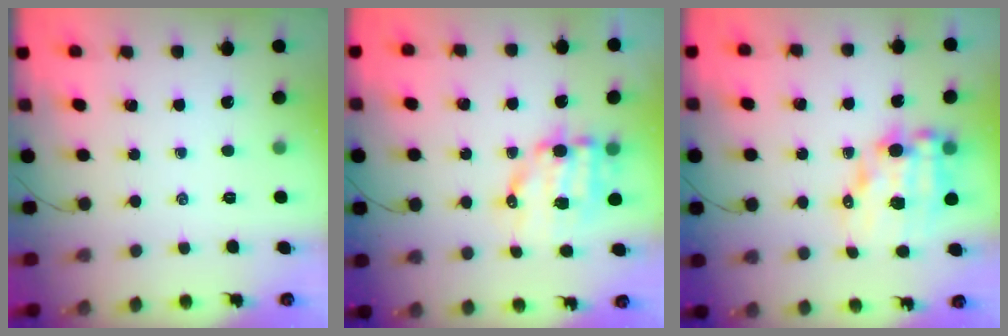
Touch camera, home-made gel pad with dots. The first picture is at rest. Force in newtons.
{"total": 10.1, "press": 9.9, "slide": 2.2}
{"total": 11.3, "press": 10.9, "slide": 2.8}